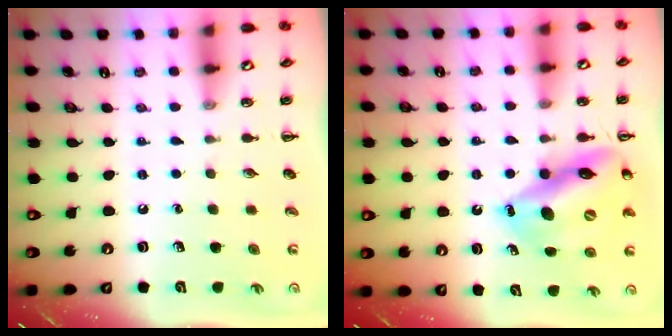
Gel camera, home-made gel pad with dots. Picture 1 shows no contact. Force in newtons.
{"total": 15.5, "press": 14.7, "slide": 4.8}